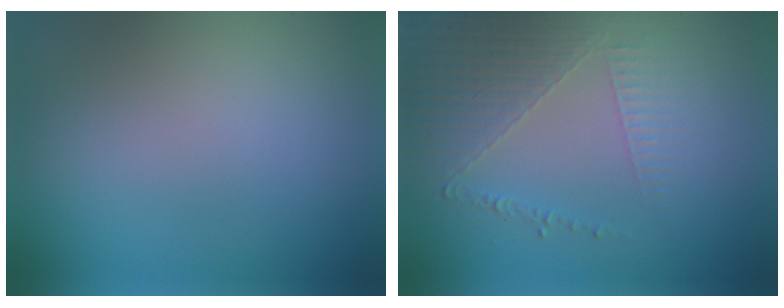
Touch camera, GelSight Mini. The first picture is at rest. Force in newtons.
{"total": 5.0, "press": 3.2, "slide": 3.8}